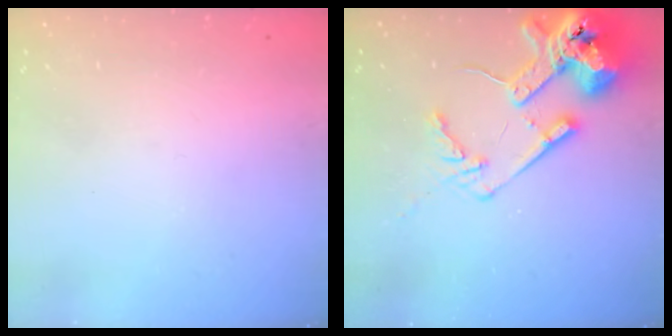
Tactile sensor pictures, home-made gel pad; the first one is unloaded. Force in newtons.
{"total": 16.2, "press": 16.1, "slide": 2.1}